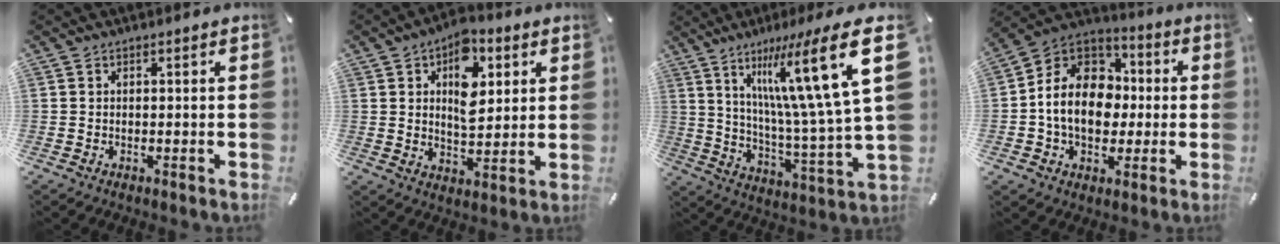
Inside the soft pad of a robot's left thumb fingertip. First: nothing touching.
{"total": 12.1, "force": [4.5, 7.5, 8.3], "torque": [-0.108, -0.012, 0.075]}
{"total": 26.4, "force": [11.4, 5.4, 23.2], "torque": [-0.375, -0.067, 0.170]}
{"total": 15.2, "force": [-1.0, 12.4, 8.7], "torque": [-0.182, 0.013, -0.019]}